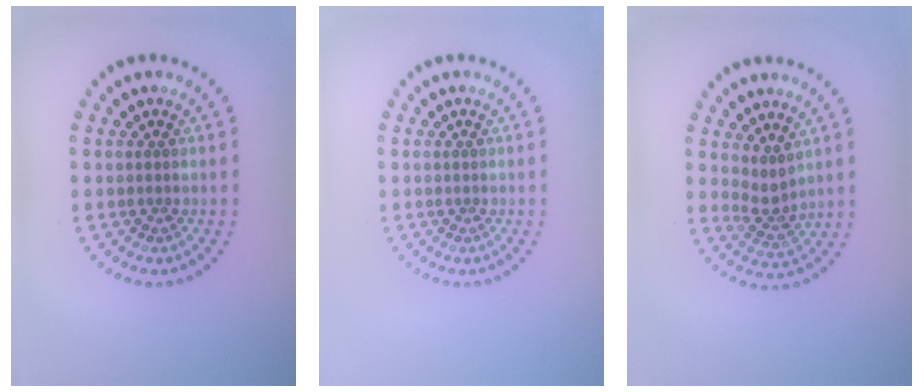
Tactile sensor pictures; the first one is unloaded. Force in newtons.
{"total": 0.0}
{"total": 2.3, "press": 1.6, "slide": 1.6}